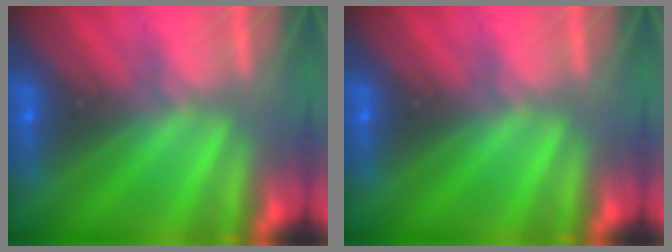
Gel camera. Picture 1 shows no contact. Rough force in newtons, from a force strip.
{"total": 0.0}